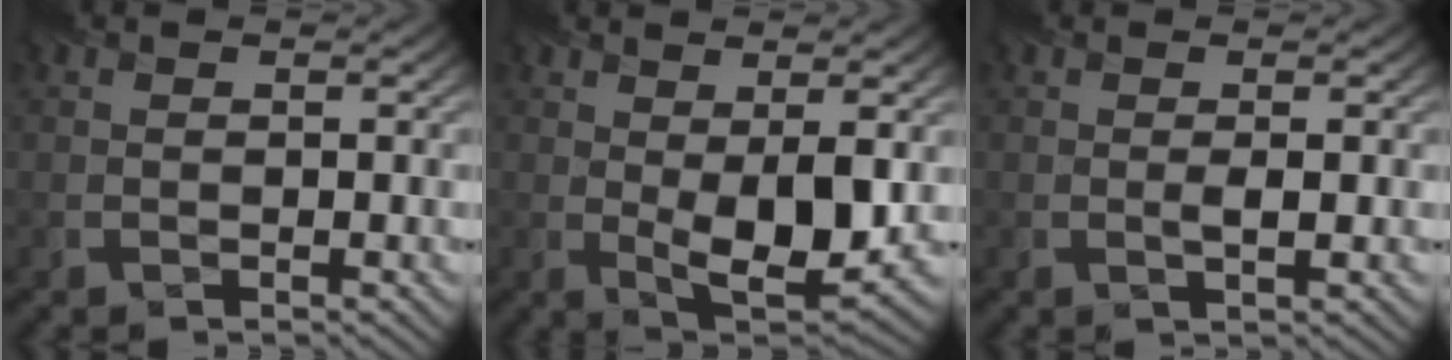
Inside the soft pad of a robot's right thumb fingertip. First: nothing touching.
{"total": 8.1, "force": [-0.2, 3.6, 7.3], "torque": [-0.146, -0.017, 0.011]}
{"total": 1.5, "force": [0.1, 0.5, 1.4], "torque": [-0.027, -0.002, 0.002]}